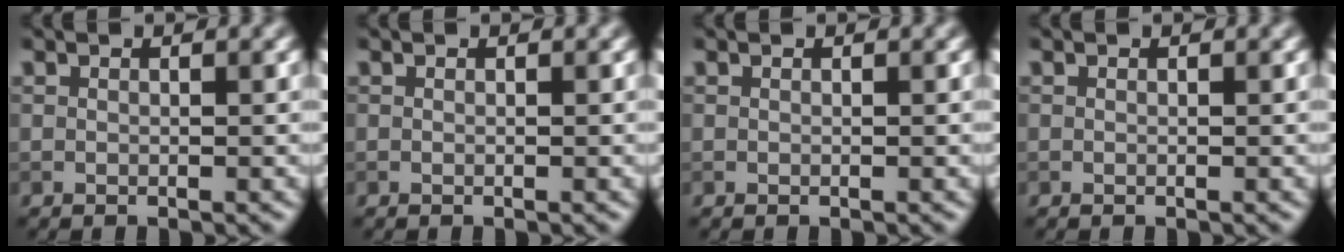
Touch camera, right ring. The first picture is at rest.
{"total": 0.0}
{"total": 0.0}
{"total": 0.0}